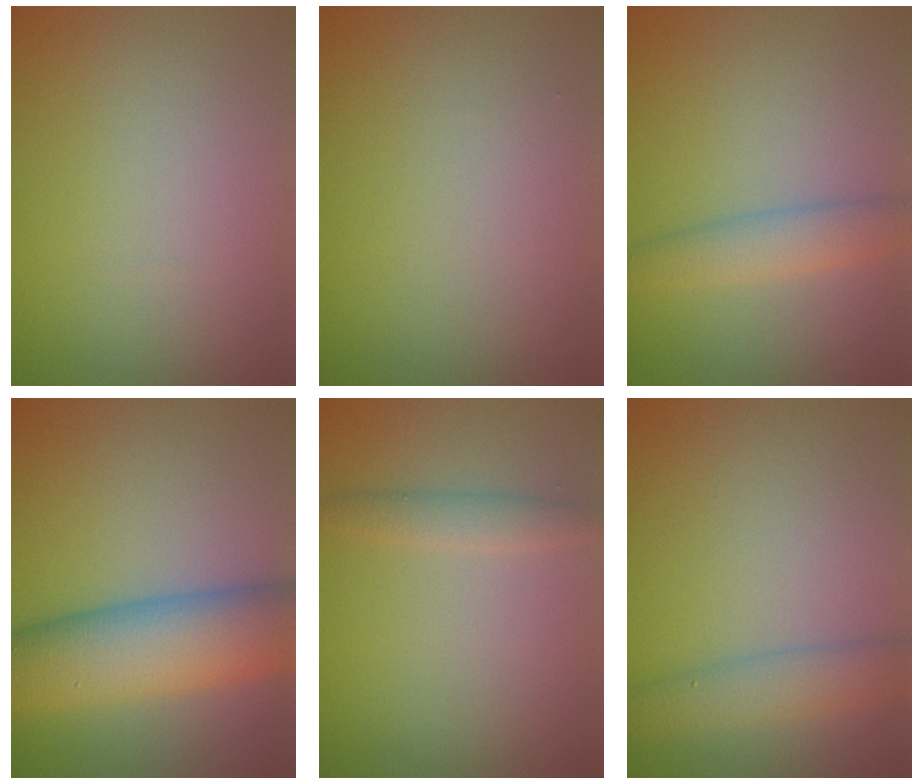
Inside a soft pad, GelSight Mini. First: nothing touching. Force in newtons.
{"total": 0.0}
{"total": 2.8, "press": 2.8, "slide": 0.1}
{"total": 9.4, "press": 9.4, "slide": 0.3}
{"total": 1.7, "press": 1.7, "slide": 0.1}
{"total": 3.1, "press": 3.1, "slide": 0.1}